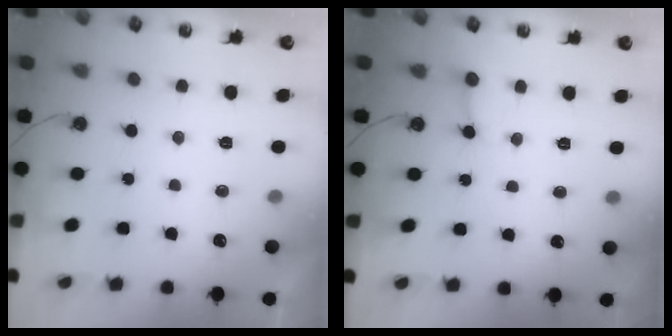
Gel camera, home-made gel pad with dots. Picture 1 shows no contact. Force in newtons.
{"total": 3.3, "press": 3.3, "slide": 0.3}